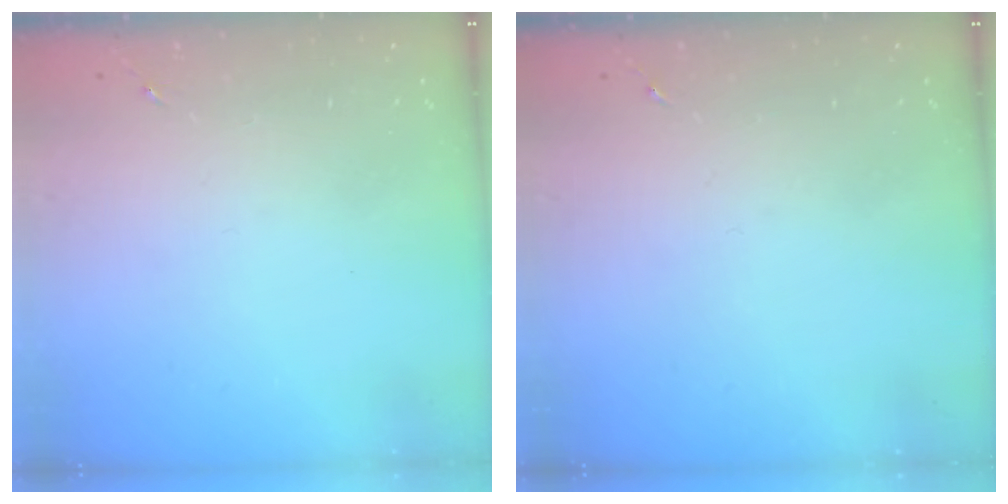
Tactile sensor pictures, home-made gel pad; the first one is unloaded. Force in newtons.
{"total": 0.0}